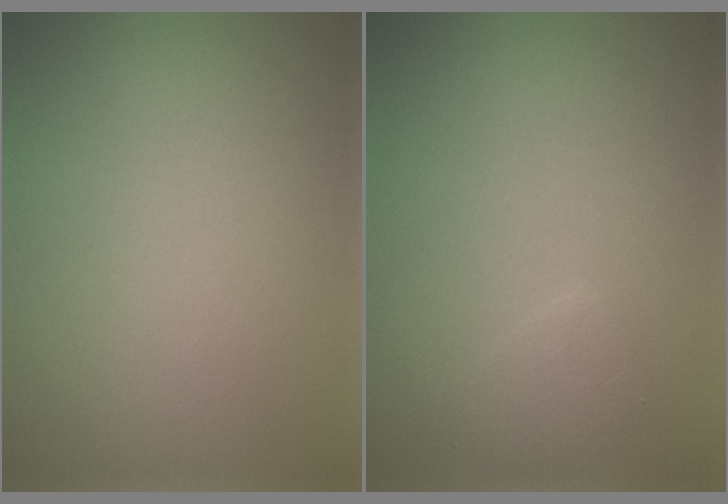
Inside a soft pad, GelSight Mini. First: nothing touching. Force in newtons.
{"total": 1.8, "press": 1.8, "slide": 0.2}